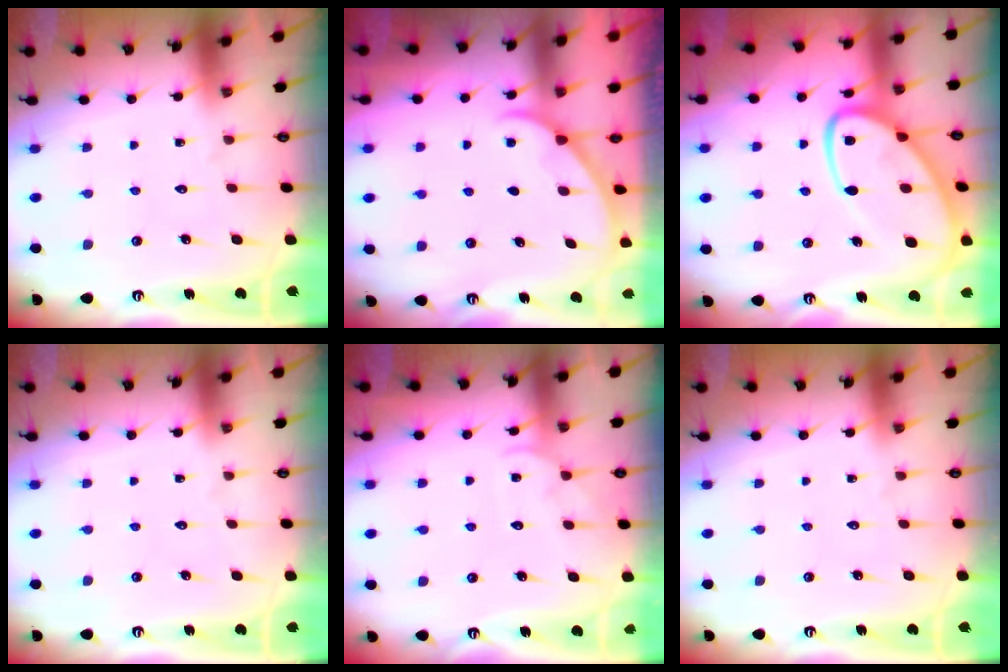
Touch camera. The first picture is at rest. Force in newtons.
{"total": 1.6, "press": 1.6, "slide": 0.2}
{"total": 16.2, "press": 16.1, "slide": 1.7}
{"total": 0.0}
{"total": 3.5, "press": 3.5, "slide": 0.4}
{"total": 0.0}